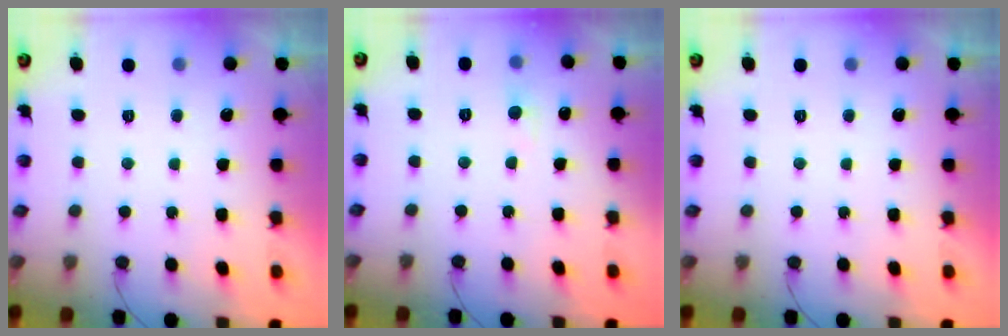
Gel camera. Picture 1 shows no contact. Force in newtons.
{"total": 4.7, "press": 4.7, "slide": 0.6}
{"total": 0.0}